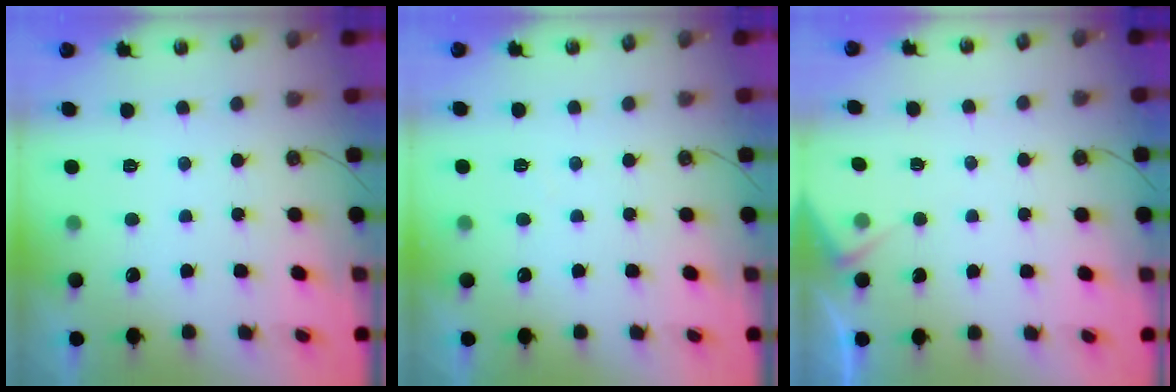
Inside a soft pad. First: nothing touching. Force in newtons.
{"total": 2.9, "press": 2.8, "slide": 0.5}
{"total": 4.9, "press": 4.9, "slide": 0.5}